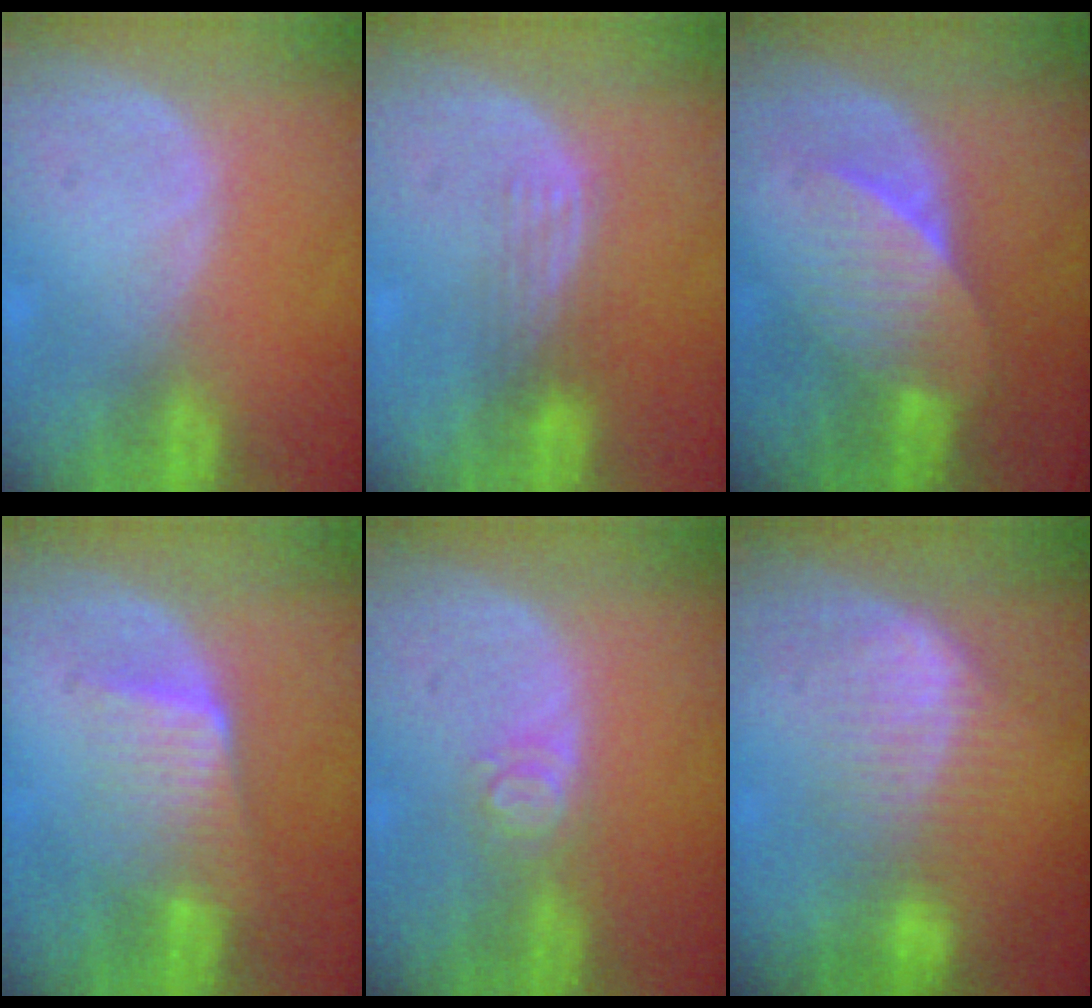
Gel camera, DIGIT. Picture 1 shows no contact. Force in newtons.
{"total": 2.9, "press": 2.7, "slide": 1.1}
{"total": 6.8, "press": 6.4, "slide": 2.3}
{"total": 6.3, "press": 5.6, "slide": 2.8}
{"total": 2.9, "press": 2.9, "slide": 0.3}
{"total": 6.8, "press": 6.5, "slide": 2.3}